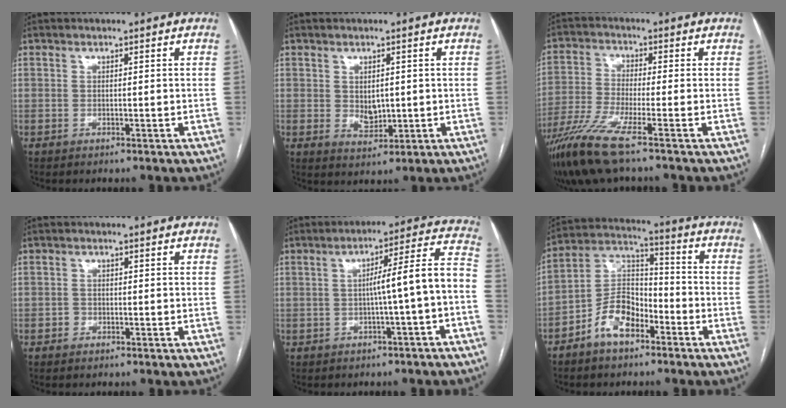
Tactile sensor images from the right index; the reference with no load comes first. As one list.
[{"total": 3.5, "force": [0.4, 2.3, 2.5], "torque": [-0.041, -0.004, 0.018]}, {"total": 9.6, "force": [-6.5, -0.1, 7.1], "torque": [-0.151, -0.028, -0.129]}, {"total": 1.0, "force": [-0.5, 0.8, 0.2], "torque": [0.001, 0.004, -0.012]}, {"total": 9.3, "force": [-2.2, -0.6, 9.0], "torque": [-0.120, 0.030, -0.031]}, {"total": 9.5, "force": [-5.2, 5.1, 6.0], "torque": [-0.124, 0.025, -0.099]}]